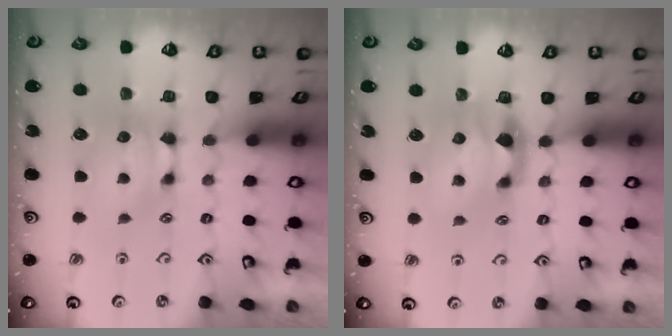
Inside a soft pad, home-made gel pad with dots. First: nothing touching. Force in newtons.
{"total": 2.2, "press": 1.9, "slide": 1.2}